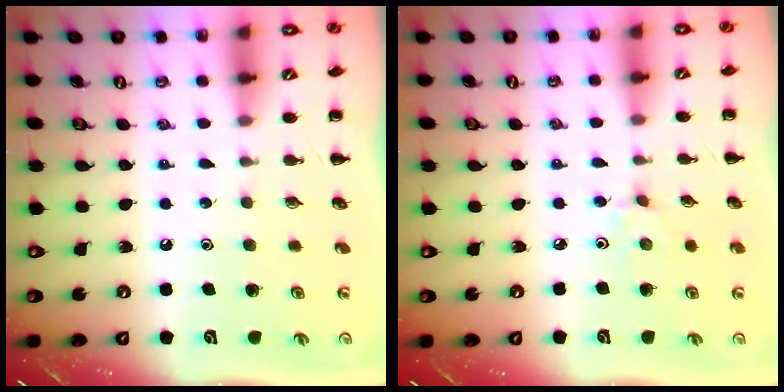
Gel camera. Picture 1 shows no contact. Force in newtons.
{"total": 2.4, "press": 2.2, "slide": 0.8}